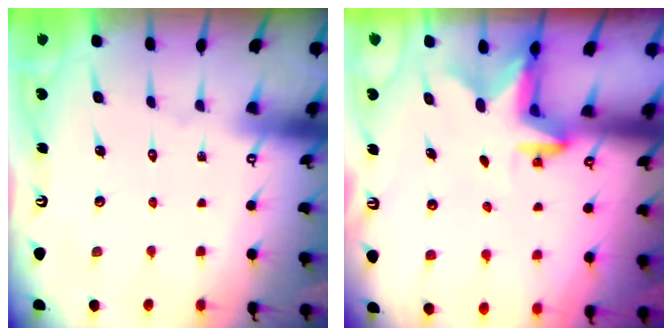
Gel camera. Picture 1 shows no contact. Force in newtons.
{"total": 2.8, "press": 2.8, "slide": 0.6}